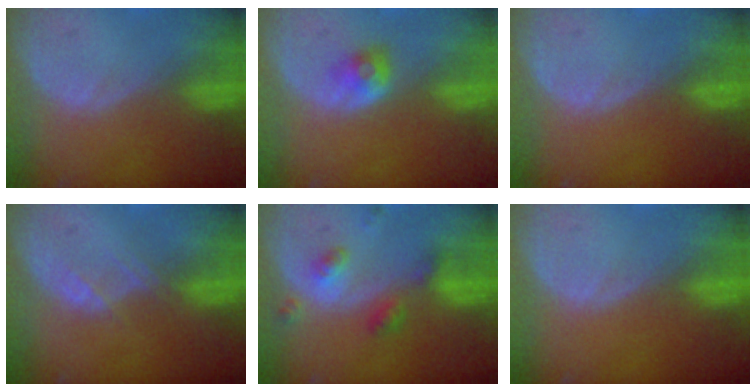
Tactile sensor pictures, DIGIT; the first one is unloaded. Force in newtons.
{"total": 2.6, "press": 2.4, "slide": 1.0}
{"total": 0.0}
{"total": 1.5, "press": 1.4, "slide": 0.2}
{"total": 5.3, "press": 4.5, "slide": 2.6}
{"total": 0.0}